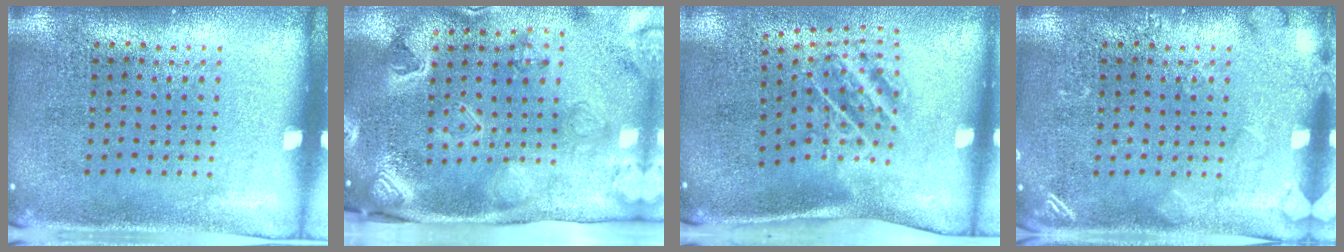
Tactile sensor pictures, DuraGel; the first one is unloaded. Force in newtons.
{"total": 3.2, "press": 3.1, "slide": 0.7}
{"total": 1.9, "press": 1.1, "slide": 1.6}
{"total": 2.0, "press": 2.0, "slide": 0.4}